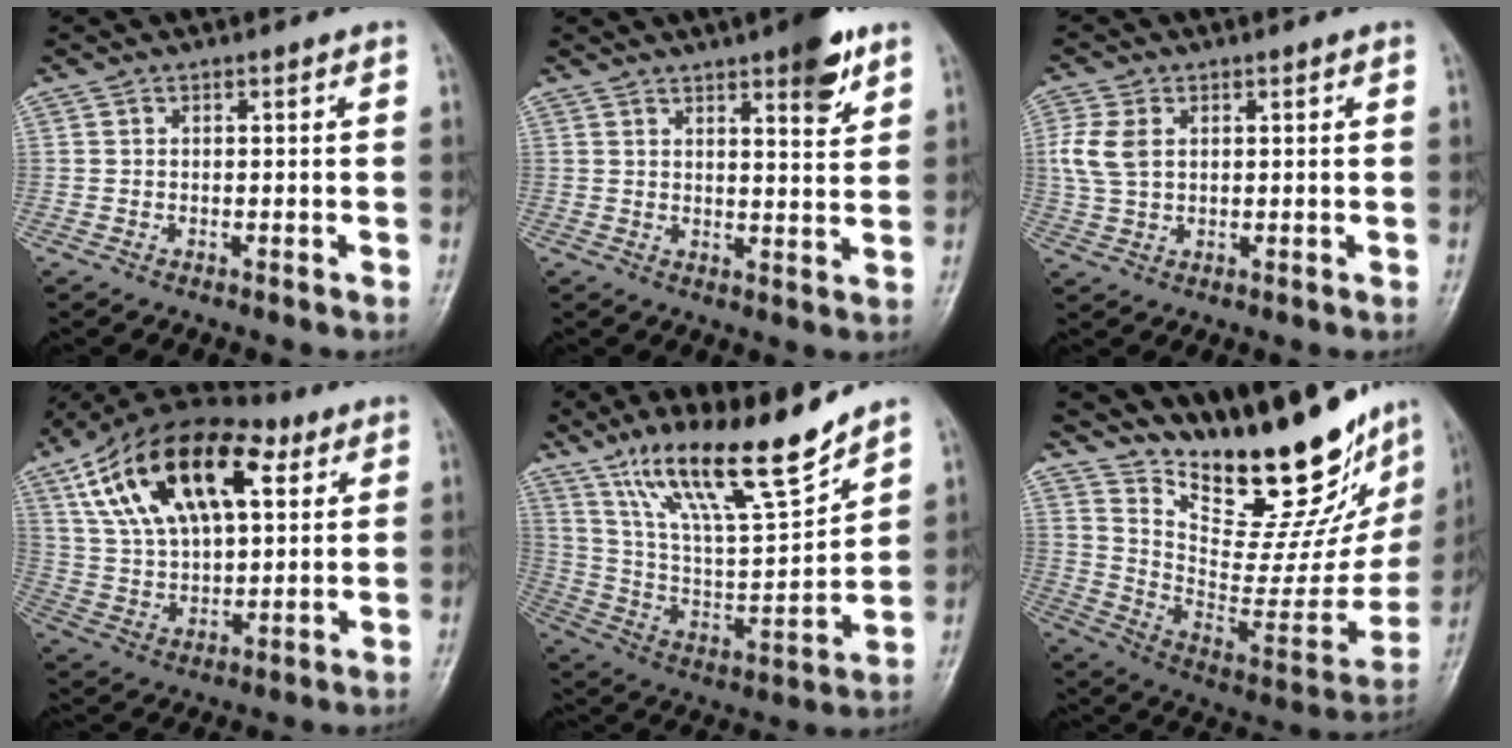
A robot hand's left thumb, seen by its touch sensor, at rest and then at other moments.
{"total": 8.2, "force": [5.0, 2.2, 6.2], "torque": [-0.071, -0.025, 0.066]}
{"total": 5.8, "force": [1.1, 4.0, 4.0], "torque": [-0.088, 0.006, 0.025]}
{"total": 24.4, "force": [10.2, 12.6, 18.2], "torque": [-0.301, -0.003, 0.178]}
{"total": 19.3, "force": [14.2, 3.6, 12.6], "torque": [-0.192, -0.071, 0.261]}
{"total": 28.3, "force": [21.2, 9.7, 15.9], "torque": [-0.210, -0.126, 0.326]}